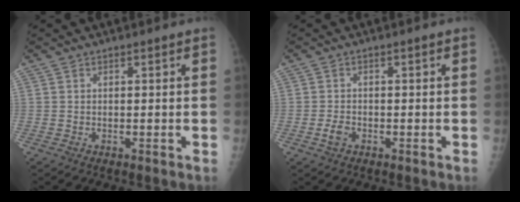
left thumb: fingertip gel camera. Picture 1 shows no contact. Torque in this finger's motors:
{"motor_torque": [-0.49, 0.46, 0.19, -0.04, 0.00]}